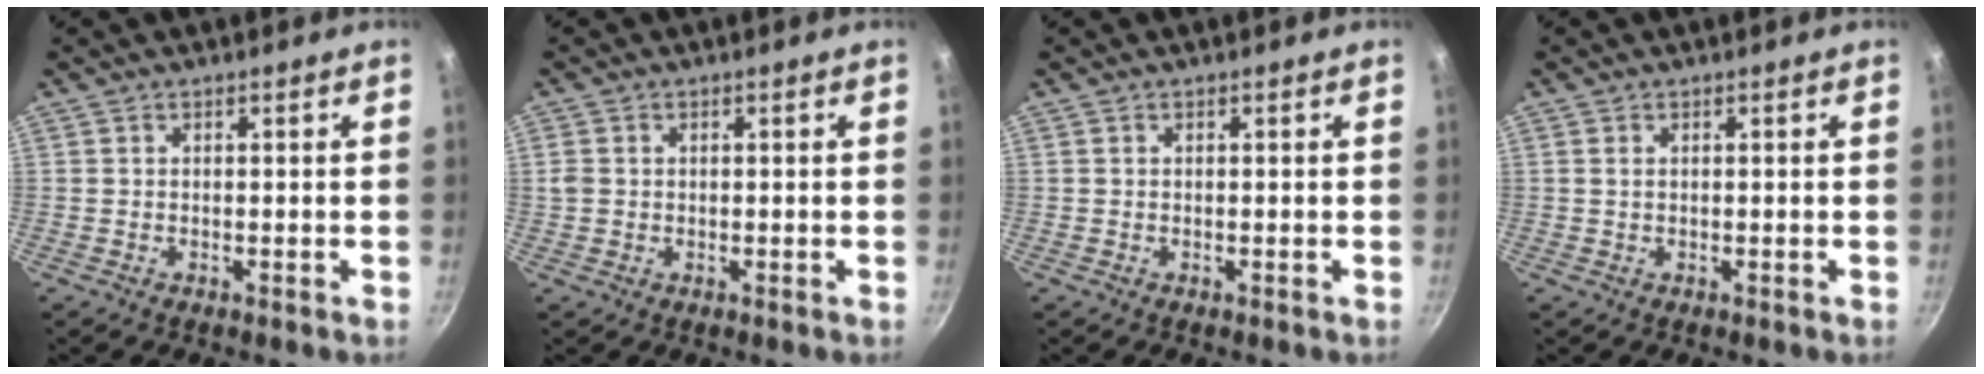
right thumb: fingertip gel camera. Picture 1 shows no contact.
{"total": 2.2, "force": [0.2, 2.0, 1.1], "torque": [-0.018, 0.003, 0.004]}
{"total": 0.0}
{"total": 0.7, "force": [0.2, 0.4, 0.5], "torque": [-0.010, 0.001, 0.003]}